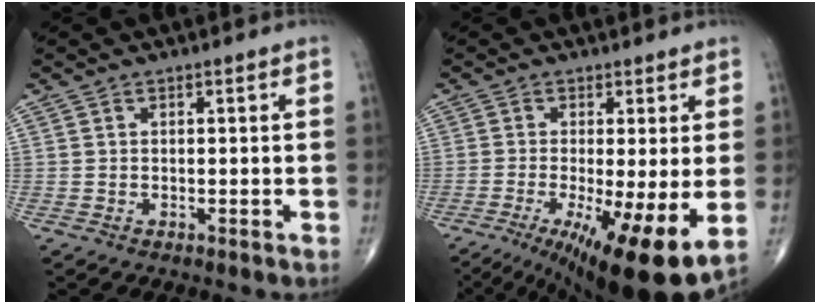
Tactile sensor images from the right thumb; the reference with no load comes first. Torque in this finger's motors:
{"motor_torque": [-0.13, 0.77, 0.14, -0.31, 0.19]}